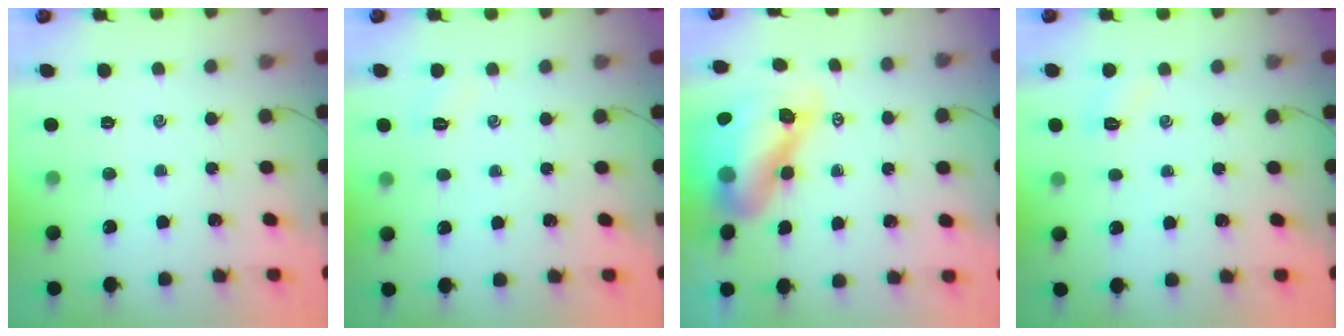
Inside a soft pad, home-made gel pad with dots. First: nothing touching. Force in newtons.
{"total": 2.9, "press": 2.8, "slide": 0.8}
{"total": 12.6, "press": 12.1, "slide": 3.7}
{"total": 4.1, "press": 4.0, "slide": 0.6}